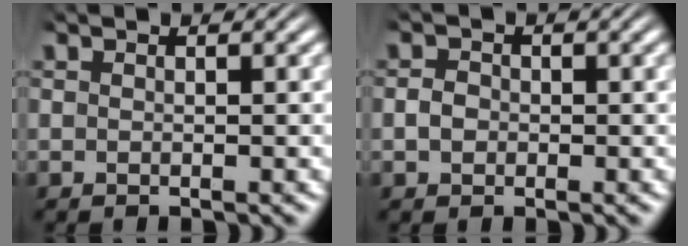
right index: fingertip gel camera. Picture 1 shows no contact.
{"total": 0.8, "force": [-0.4, 0.6, 0.3], "torque": [-0.012, -0.005, -0.004]}